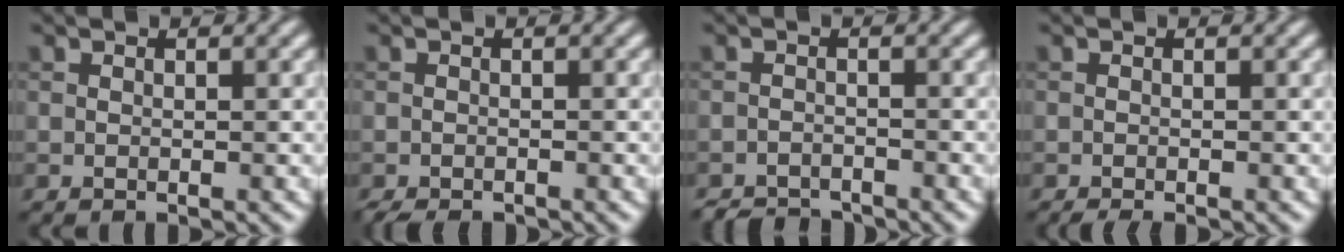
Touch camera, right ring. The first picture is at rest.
{"total": 1.8, "force": [-1.7, 0.4, 0.5], "torque": [-0.005, -0.005, -0.028]}
{"total": 2.7, "force": [-2.6, 0.6, 0.3], "torque": [0.000, -0.002, -0.049]}
{"total": 1.0, "force": [-0.9, 0.1, 0.5], "torque": [-0.006, -0.002, -0.015]}